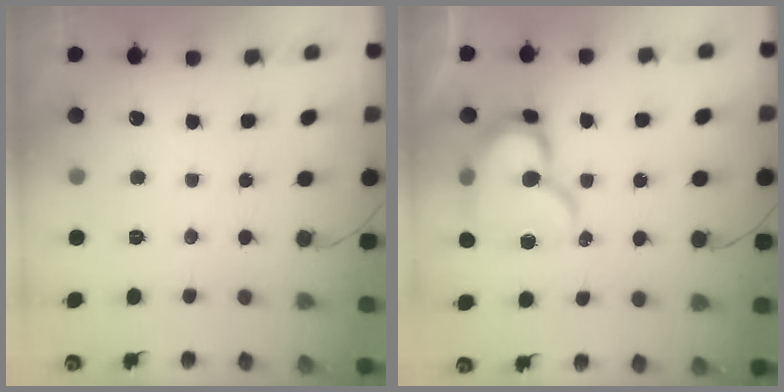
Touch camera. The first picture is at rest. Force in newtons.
{"total": 15.6, "press": 15.5, "slide": 1.4}